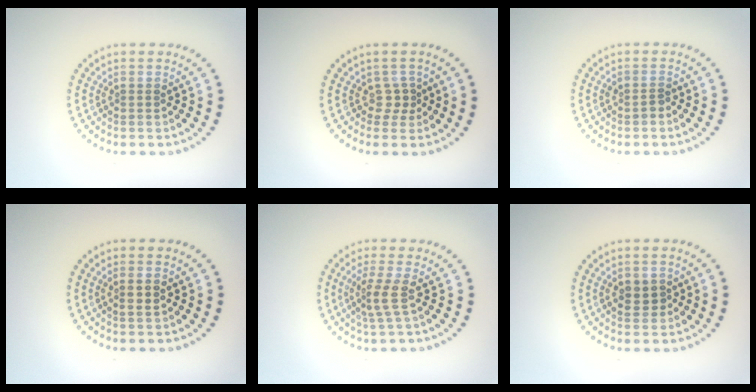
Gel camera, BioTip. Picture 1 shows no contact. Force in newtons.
{"total": 1.4, "press": 0.9, "slide": 1.0}
{"total": 0.7, "press": 0.7, "slide": 0.3}
{"total": 1.1, "press": 1.0, "slide": 0.5}
{"total": 2.4, "press": 1.7, "slide": 1.7}
{"total": 1.9, "press": 1.9, "slide": 0.3}